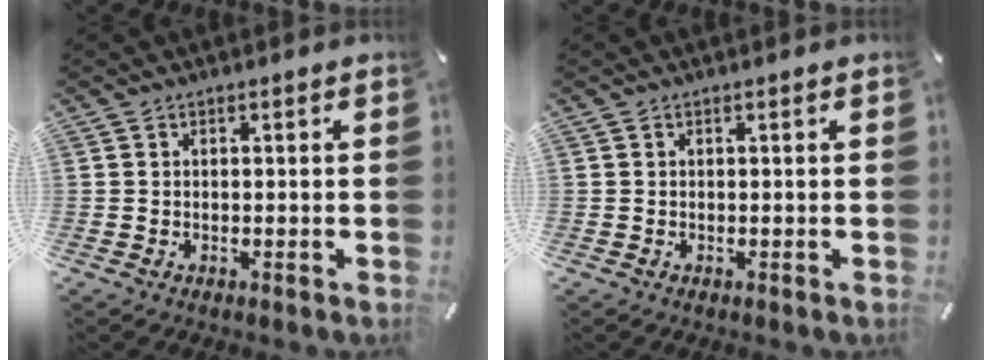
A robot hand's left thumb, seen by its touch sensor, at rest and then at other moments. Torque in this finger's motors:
{"motor_torque": [0.00, 0.00, 0.00, 0.00, 0.00]}